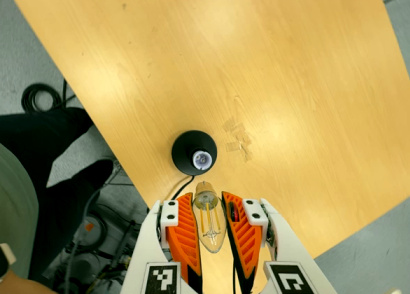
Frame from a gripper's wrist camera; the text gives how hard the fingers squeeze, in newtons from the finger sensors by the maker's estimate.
{"total": 19.4, "left": 20.8, "right": 18.0}